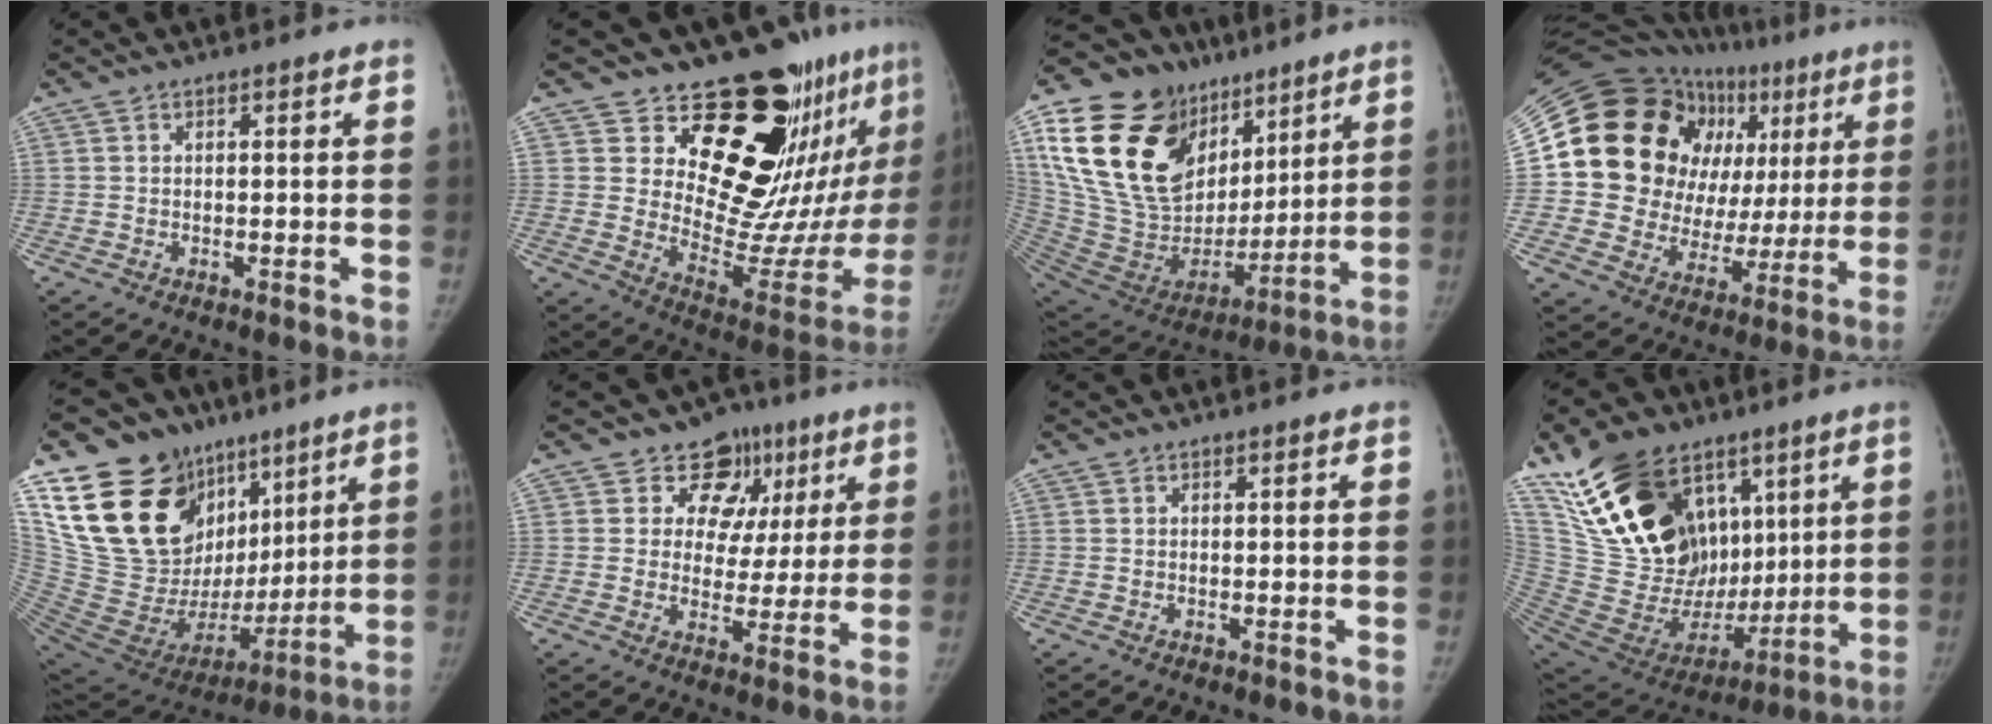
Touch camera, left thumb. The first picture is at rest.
{"total": 23.9, "force": [16.0, 10.2, 14.6], "torque": [-0.157, -0.124, 0.236]}
{"total": 31.4, "force": [15.1, 19.8, 19.2], "torque": [-0.340, -0.008, 0.288]}
{"total": 30.3, "force": [8.1, 20.2, 21.1], "torque": [-0.273, 0.046, 0.144]}
{"total": 32.4, "force": [12.7, 20.5, 21.6], "torque": [-0.356, 0.001, 0.241]}
{"total": 10.8, "force": [5.5, 9.0, 2.4], "torque": [0.026, -0.006, 0.069]}
{"total": 0.0}
{"total": 30.0, "force": [13.6, 18.5, 19.3], "torque": [-0.329, -0.015, 0.261]}